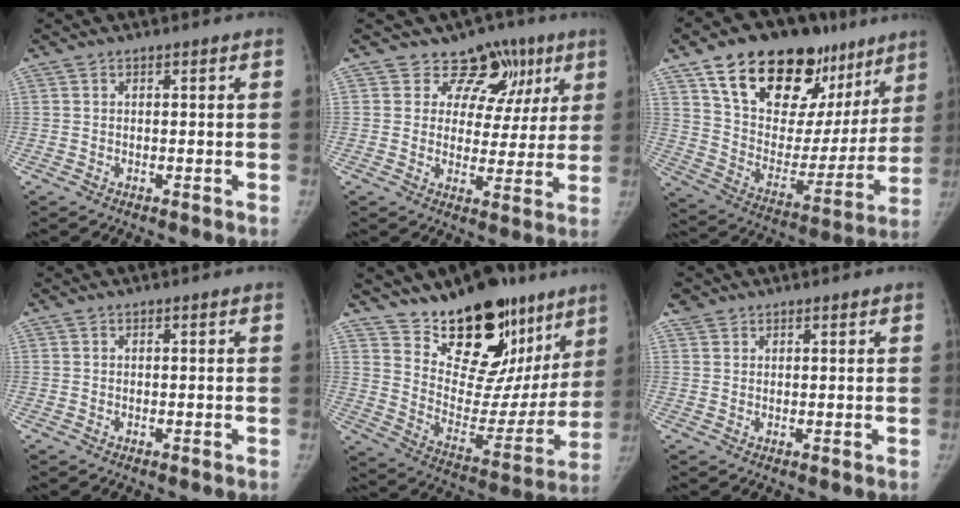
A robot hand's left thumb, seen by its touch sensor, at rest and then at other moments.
{"total": 10.3, "force": [6.1, 8.0, 2.1], "torque": [0.027, -0.017, 0.070]}
{"total": 29.4, "force": [17.8, 16.5, 16.5], "torque": [-0.209, -0.028, 0.290]}
{"total": 0.0}
{"total": 25.4, "force": [17.4, 13.1, 13.0], "torque": [-0.140, -0.092, 0.269]}
{"total": 2.0, "force": [1.4, 1.4, 0.0], "torque": [0.011, 0.000, 0.021]}